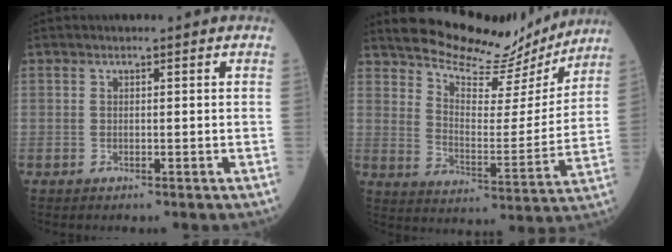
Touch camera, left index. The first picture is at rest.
{"total": 16.4, "force": [15.5, 3.4, 4.3], "torque": [-0.070, -0.021, 0.219]}